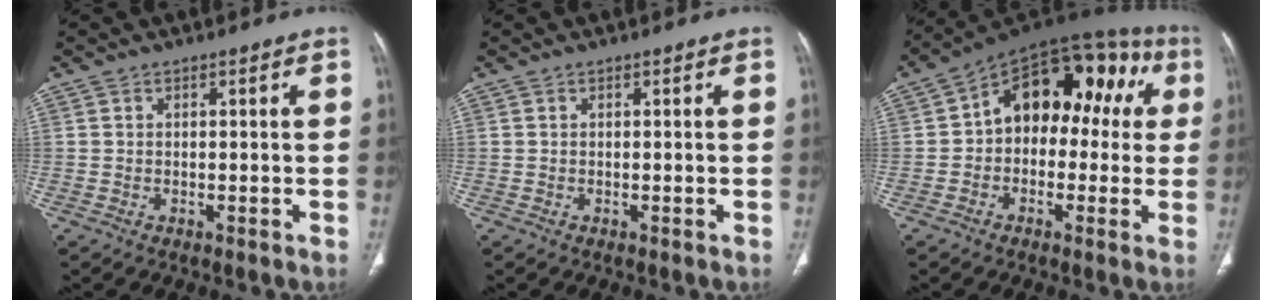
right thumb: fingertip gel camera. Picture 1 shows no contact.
{"total": 0.0}
{"total": 18.4, "force": [2.5, 12.0, 13.7], "torque": [-0.133, 0.056, 0.021]}